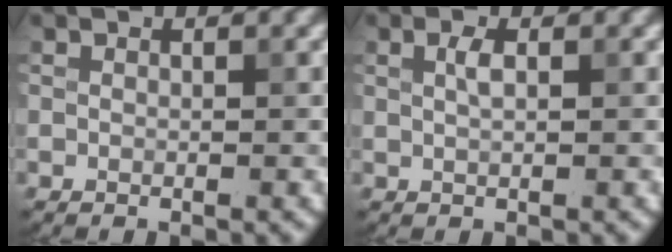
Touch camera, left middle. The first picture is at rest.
{"total": 1.2, "force": [0.4, 0.4, 1.0], "torque": [-0.022, 0.003, 0.008]}